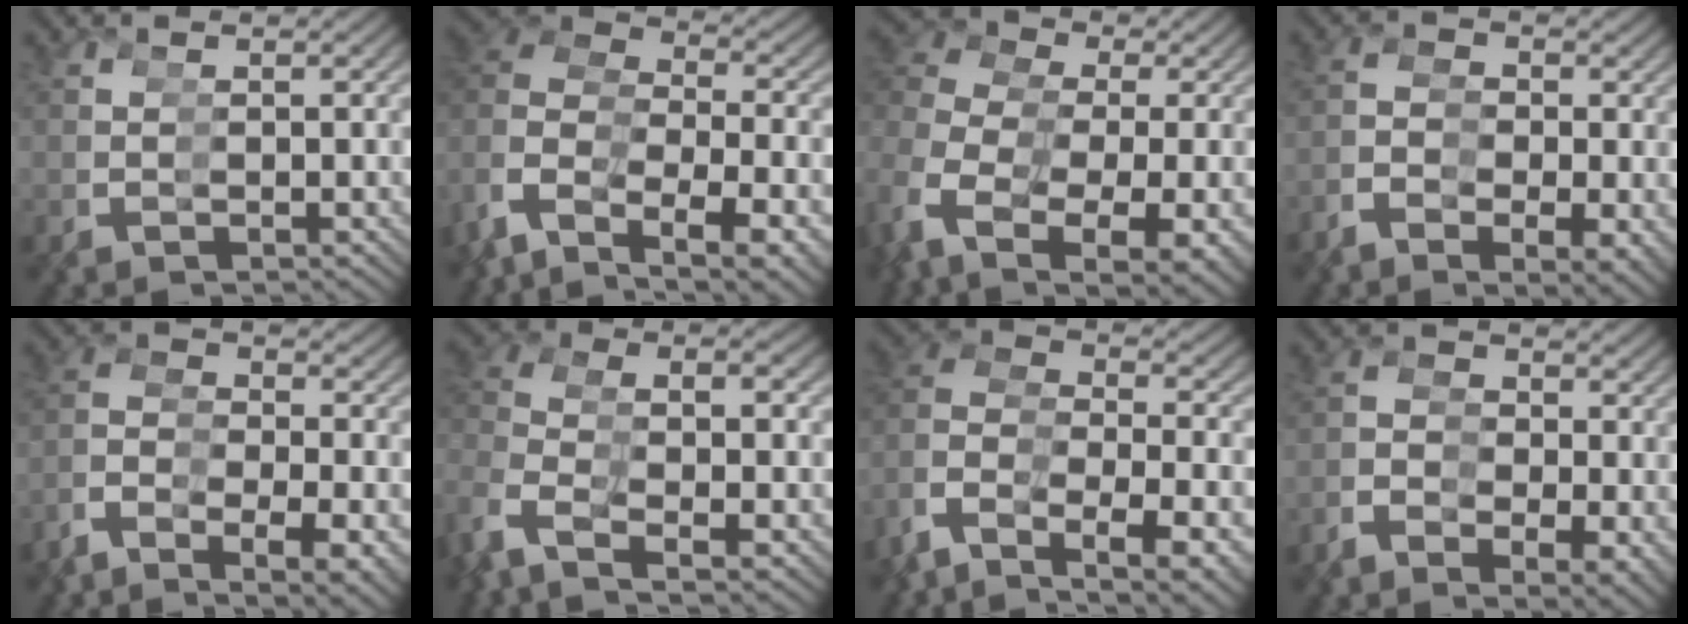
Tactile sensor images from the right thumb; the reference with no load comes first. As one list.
[{"total": 12.9, "force": [0.7, 11.1, 6.4], "torque": [-0.163, -0.007, 0.010]}, {"total": 9.9, "force": [2.7, 7.4, 6.0], "torque": [-0.118, 0.008, 0.047]}, {"total": 2.9, "force": [-0.2, 2.1, 2.0], "torque": [-0.029, 0.010, -0.001]}, {"total": 6.7, "force": [-0.9, 5.4, 3.9], "torque": [-0.096, -0.002, -0.009]}, {"total": 4.1, "force": [0.3, 3.7, 1.6], "torque": [-0.081, -0.001, 0.009]}, {"total": 10.5, "force": [0.2, 9.2, 5.0], "torque": [-0.143, -0.007, 0.006]}, {"total": 2.5, "force": [-0.3, 1.6, 1.9], "torque": [-0.025, 0.009, -0.001]}]